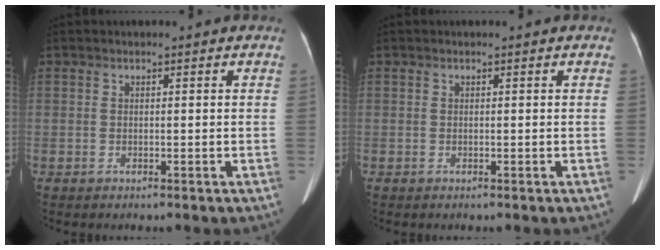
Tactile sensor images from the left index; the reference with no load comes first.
{"total": 0.0}